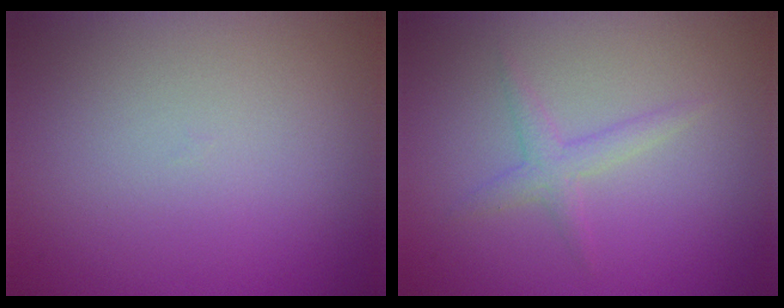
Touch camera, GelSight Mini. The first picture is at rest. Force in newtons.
{"total": 1.8, "press": 1.8, "slide": 0.1}